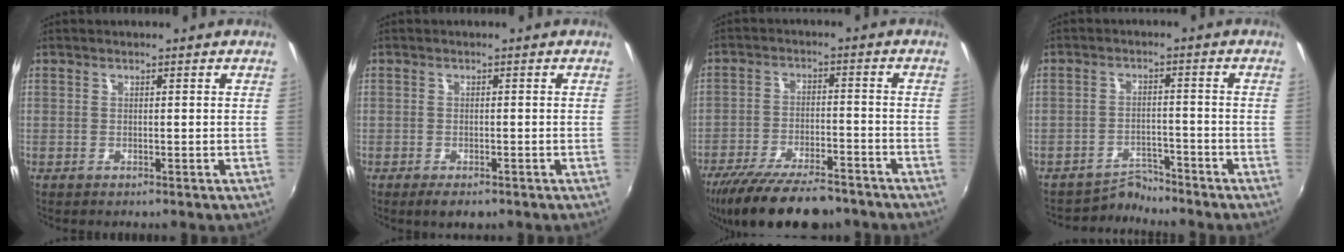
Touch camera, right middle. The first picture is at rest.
{"total": 2.9, "force": [-1.9, 1.3, 1.7], "torque": [-0.037, -0.010, -0.032]}
{"total": 17.0, "force": [-13.8, 4.8, 8.7], "torque": [-0.177, -0.029, -0.214]}
{"total": 4.2, "force": [-4.0, 0.4, -1.1], "torque": [0.015, 0.014, -0.065]}